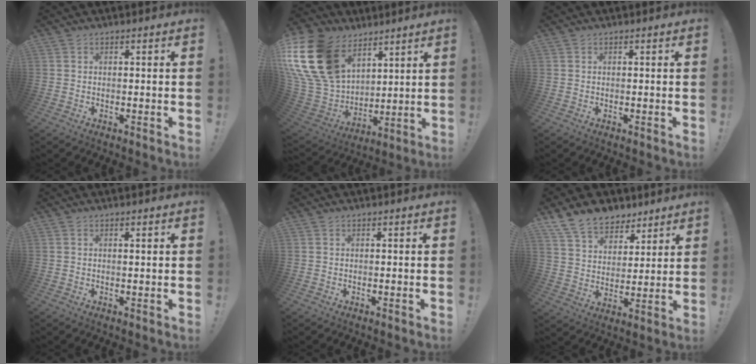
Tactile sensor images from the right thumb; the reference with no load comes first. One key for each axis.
{"total": 25.1, "fx": 11.5, "fy": 17.4, "fz": 14.0, "tx": -0.291, "ty": -0.063, "tz": 0.246}
{"total": 0.0}
{"total": 0.8, "fx": 0.6, "fy": -0.1, "fz": 0.6, "tx": 0.001, "ty": -0.005, "tz": 0.007}
{"total": 0.0}
{"total": 12.4, "fx": 9.3, "fy": 7.5, "fz": 3.4, "tx": -0.064, "ty": -0.066, "tz": 0.180}